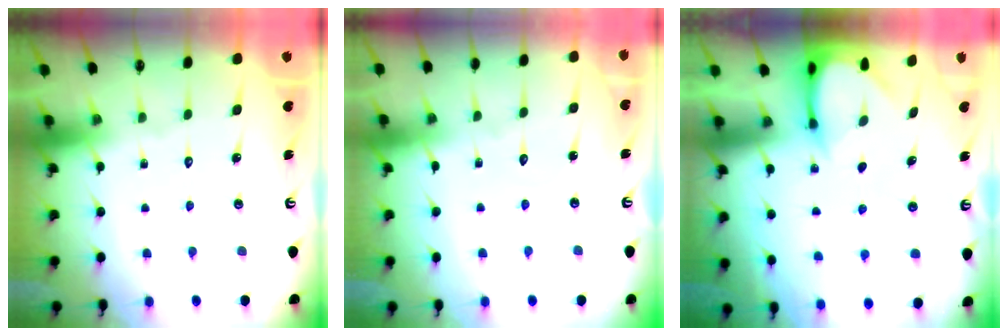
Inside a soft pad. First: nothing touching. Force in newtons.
{"total": 3.0, "press": 3.0, "slide": 0.4}
{"total": 3.7, "press": 3.7, "slide": 0.2}